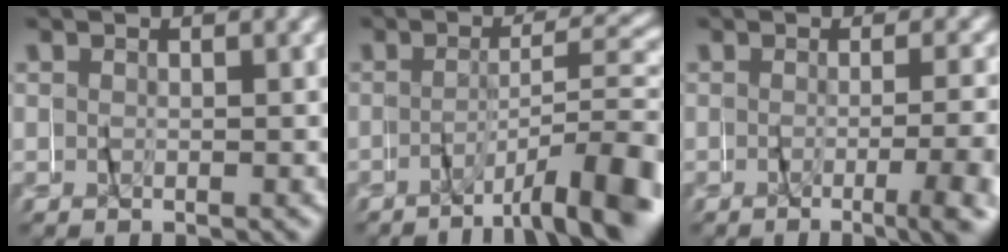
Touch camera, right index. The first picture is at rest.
{"total": 7.2, "force": [-5.4, -0.1, 4.7], "torque": [-0.078, -0.006, -0.084]}
{"total": 4.6, "force": [-2.8, -0.6, 3.6], "torque": [-0.038, -0.008, -0.041]}